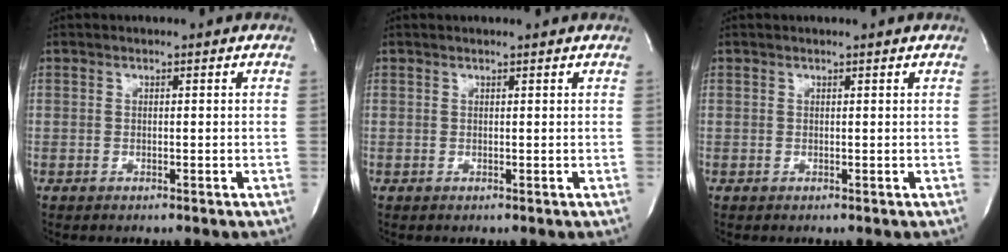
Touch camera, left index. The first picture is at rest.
{"total": 1.4, "force": [1.3, -0.1, 0.5], "torque": [-0.011, 0.010, 0.019]}
{"total": 1.1, "force": [1.0, -0.2, 0.3], "torque": [-0.012, 0.002, 0.015]}